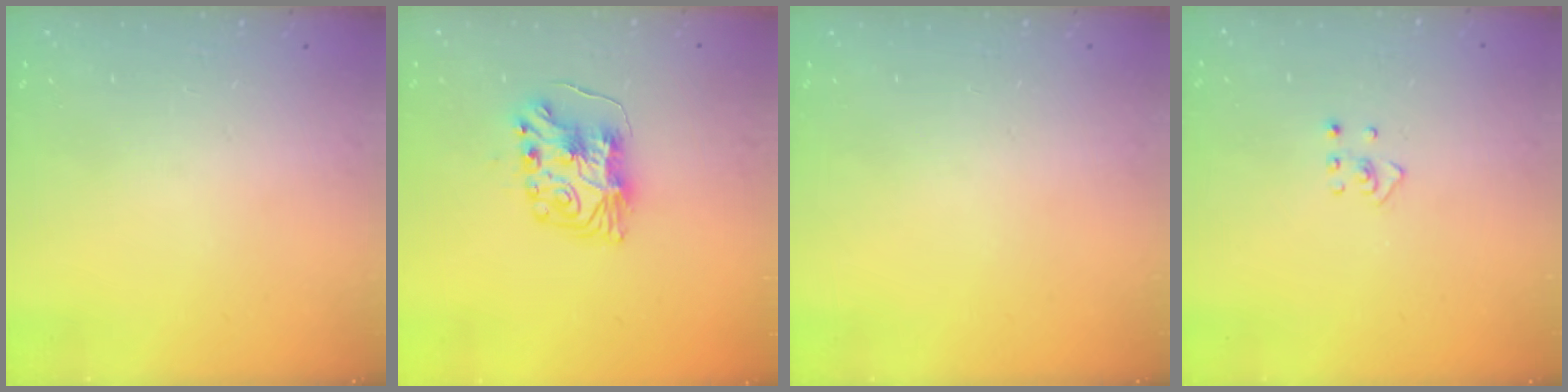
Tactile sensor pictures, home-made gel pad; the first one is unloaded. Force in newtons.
{"total": 8.3, "press": 8.3, "slide": 0.2}
{"total": 0.0}
{"total": 2.4, "press": 2.3, "slide": 0.4}